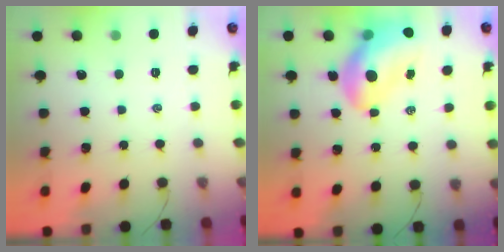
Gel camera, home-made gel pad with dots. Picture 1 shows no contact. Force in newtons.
{"total": 15.4, "press": 14.7, "slide": 4.7}